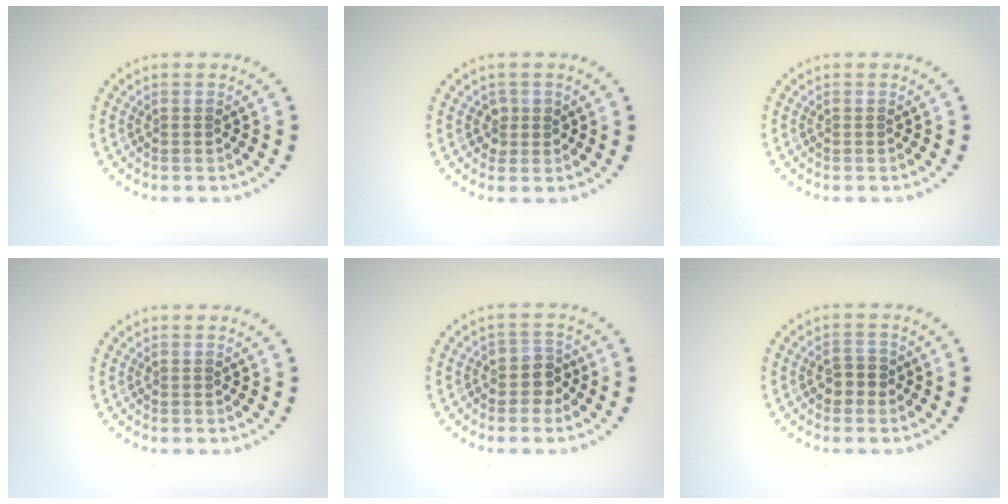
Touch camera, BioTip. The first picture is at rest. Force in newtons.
{"total": 1.1, "press": 1.0, "slide": 0.5}
{"total": 0.0}
{"total": 0.0}
{"total": 2.0, "press": 1.7, "slide": 1.1}
{"total": 1.9, "press": 1.7, "slide": 0.7}